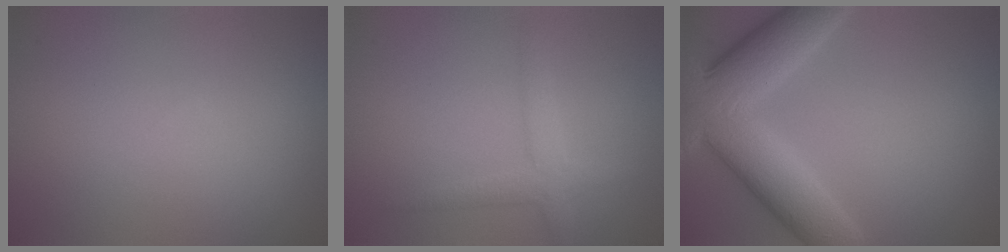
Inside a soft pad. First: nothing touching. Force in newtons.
{"total": 2.5, "press": 2.5, "slide": 0.1}
{"total": 9.8, "press": 9.8, "slide": 0.6}